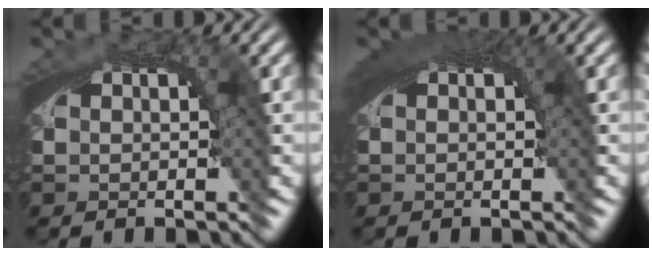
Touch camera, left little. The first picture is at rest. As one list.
[{"total": 2.4, "force": [1.0, 0.6, 2.1], "torque": [-0.023, 0.007, 0.013]}]